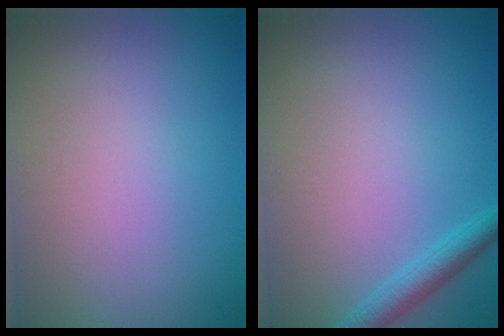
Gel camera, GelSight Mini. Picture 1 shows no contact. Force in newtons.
{"total": 2.1, "press": 2.1, "slide": 0.1}